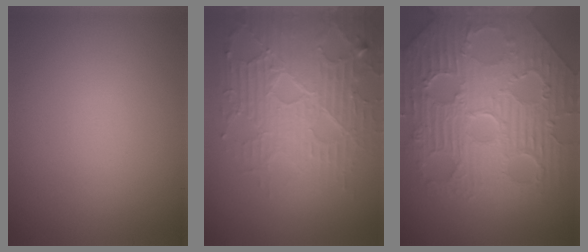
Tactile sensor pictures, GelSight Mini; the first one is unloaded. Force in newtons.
{"total": 6.1, "press": 5.2, "slide": 3.1}
{"total": 11.5, "press": 7.5, "slide": 8.8}